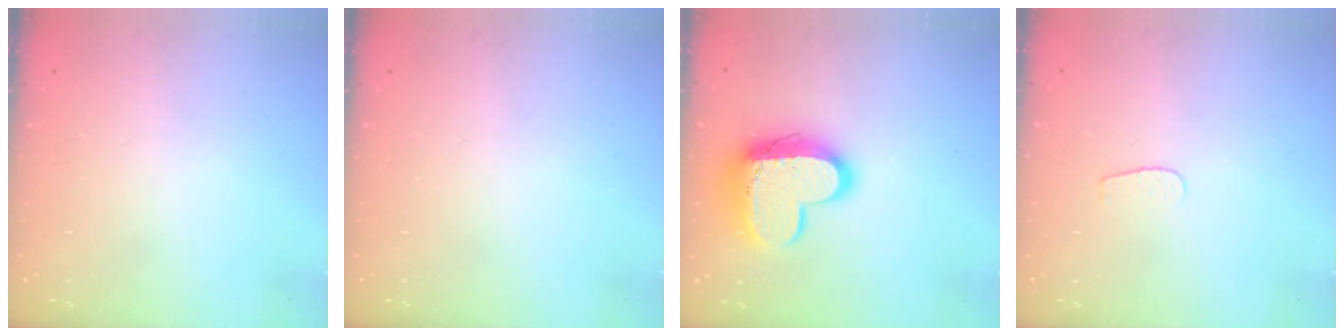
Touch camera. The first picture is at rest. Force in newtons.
{"total": 0.0}
{"total": 14.3, "press": 14.3, "slide": 1.2}
{"total": 3.7, "press": 3.6, "slide": 0.4}